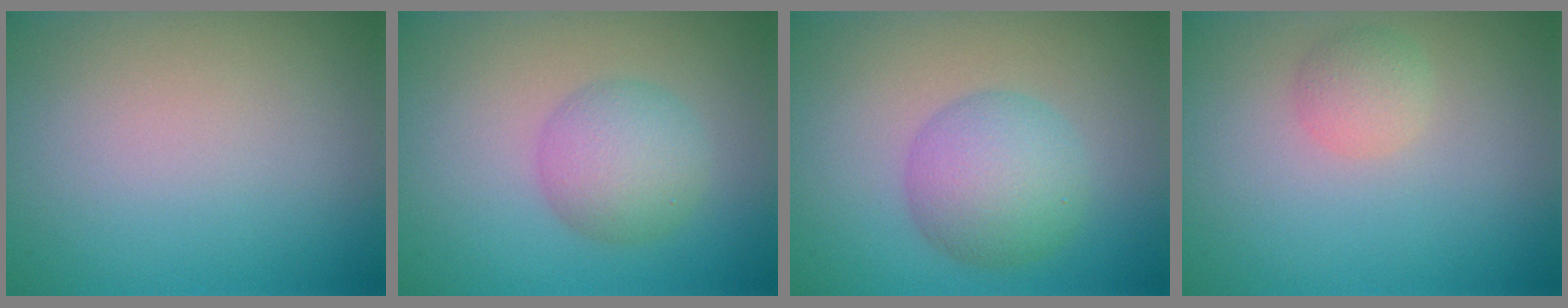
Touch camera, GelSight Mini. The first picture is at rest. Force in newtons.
{"total": 4.0, "press": 4.0, "slide": 0.1}
{"total": 5.0, "press": 5.0, "slide": 0.2}
{"total": 1.8, "press": 1.8, "slide": 0.1}